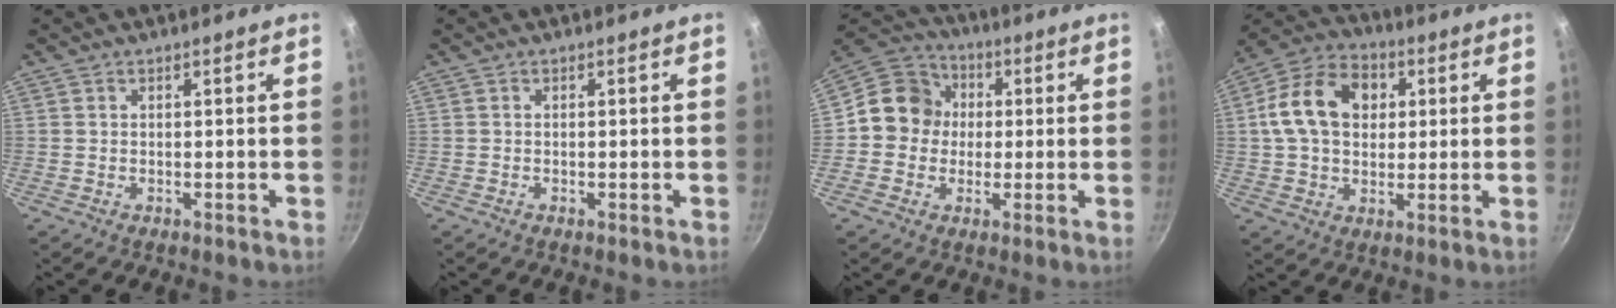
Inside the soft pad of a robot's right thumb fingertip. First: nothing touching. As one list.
[{"total": 0.0}, {"total": 10.7, "force": [0.3, 9.9, 4.0], "torque": [-0.030, 0.024, -0.019]}, {"total": 14.6, "force": [2.7, 10.8, 9.5], "torque": [-0.145, 0.019, 0.031]}]